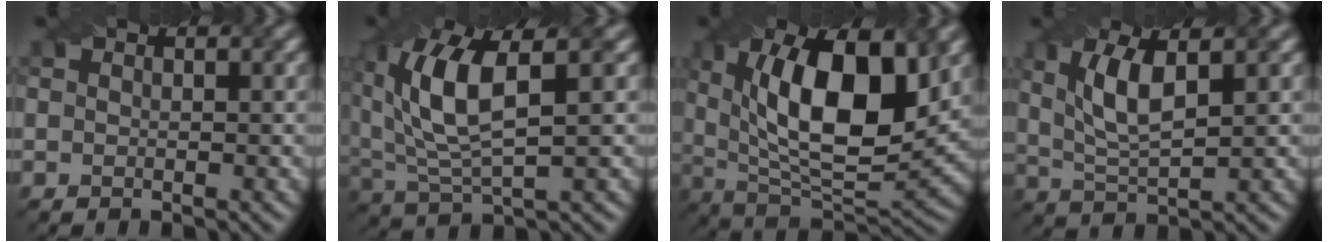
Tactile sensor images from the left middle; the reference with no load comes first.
{"total": 8.2, "force": [1.9, 3.4, 7.3], "torque": [-0.161, 0.011, 0.048]}
{"total": 12.8, "force": [3.0, 5.5, 11.1], "torque": [-0.175, 0.004, 0.057]}
{"total": 5.2, "force": [1.2, 1.7, 4.7], "torque": [-0.099, 0.006, 0.039]}